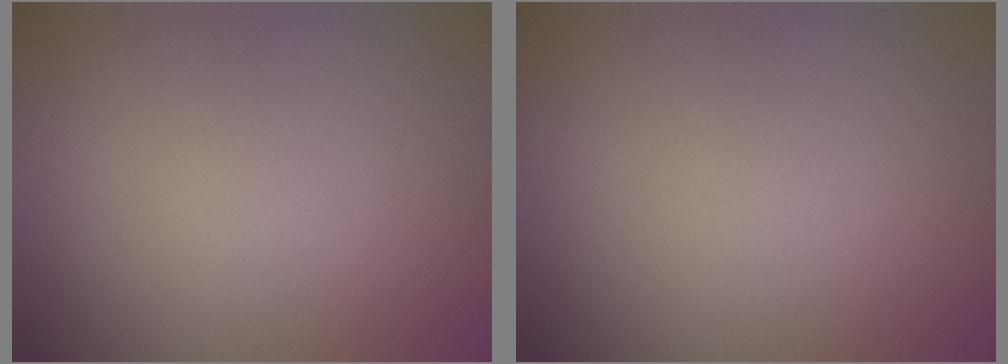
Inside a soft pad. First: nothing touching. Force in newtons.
{"total": 0.0}